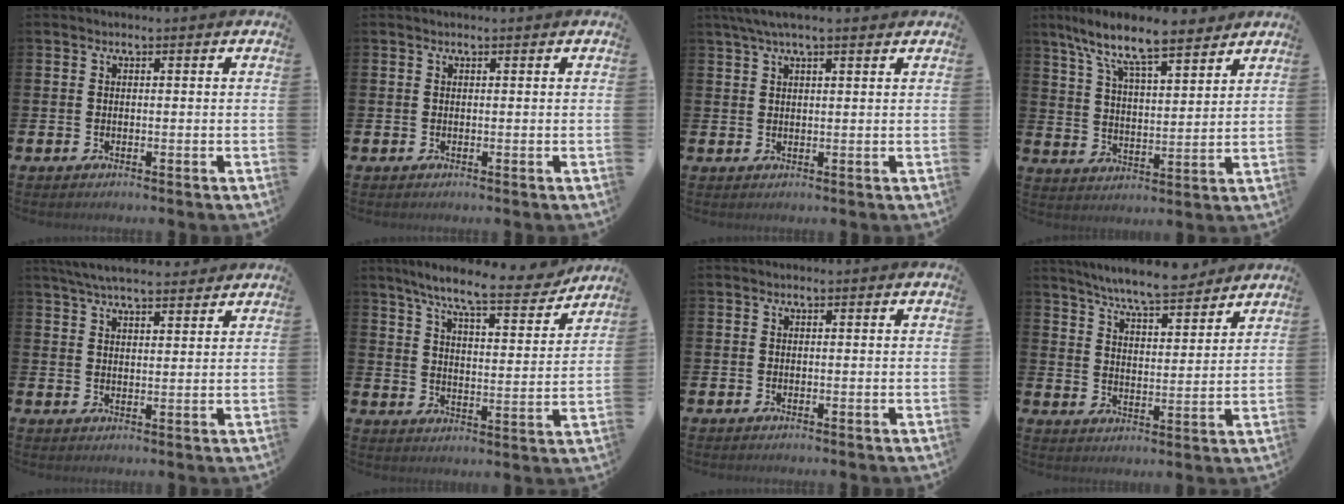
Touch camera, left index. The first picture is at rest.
{"total": 0.0}
{"total": 3.9, "force": [3.0, 0.6, 2.4], "torque": [-0.048, 0.001, 0.054]}
{"total": 9.7, "force": [8.5, 1.8, 4.4], "torque": [-0.111, -0.041, 0.148]}
{"total": 5.5, "force": [5.1, 0.9, 1.7], "torque": [-0.042, -0.016, 0.093]}
{"total": 9.1, "force": [8.0, 0.8, 4.3], "torque": [-0.097, -0.047, 0.133]}
{"total": 0.0}
{"total": 7.4, "force": [7.1, 0.4, 2.1], "torque": [-0.058, -0.042, 0.126]}